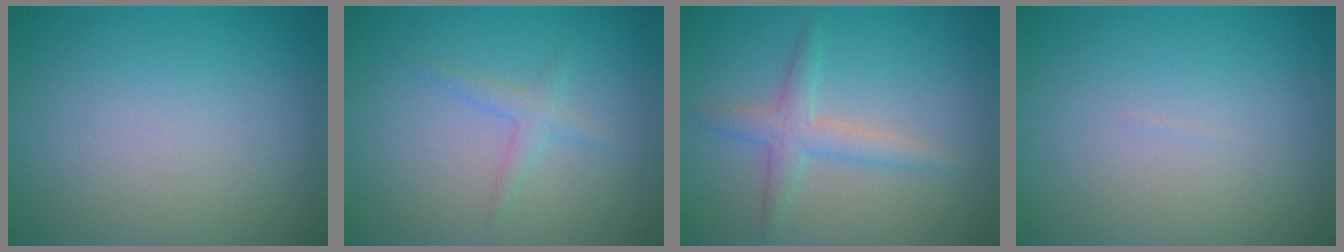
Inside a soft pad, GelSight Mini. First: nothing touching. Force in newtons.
{"total": 1.4, "press": 1.4, "slide": 0.0}
{"total": 2.7, "press": 2.7, "slide": 0.0}
{"total": 0.0}